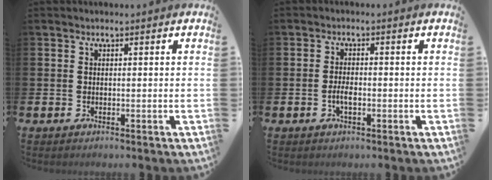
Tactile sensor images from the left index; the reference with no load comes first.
{"total": 2.2, "force": [-0.6, 1.0, 1.9], "torque": [-0.036, 0.001, -0.011]}